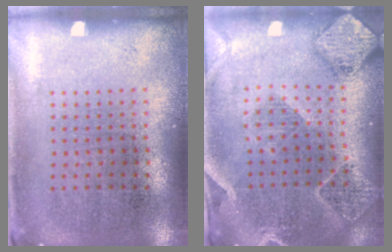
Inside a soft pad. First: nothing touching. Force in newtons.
{"total": 2.4, "press": 2.2, "slide": 0.9}